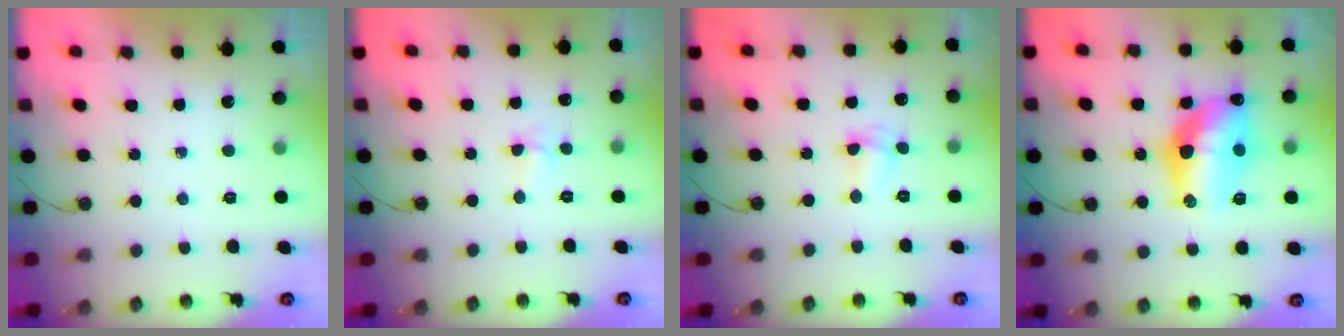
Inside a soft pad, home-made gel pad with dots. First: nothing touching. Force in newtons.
{"total": 4.9, "press": 3.4, "slide": 3.5}
{"total": 2.7, "press": 2.6, "slide": 0.5}
{"total": 14.6, "press": 14.5, "slide": 1.4}